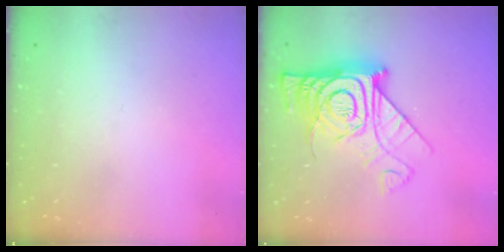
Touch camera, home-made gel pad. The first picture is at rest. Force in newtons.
{"total": 19.5, "press": 19.4, "slide": 1.8}